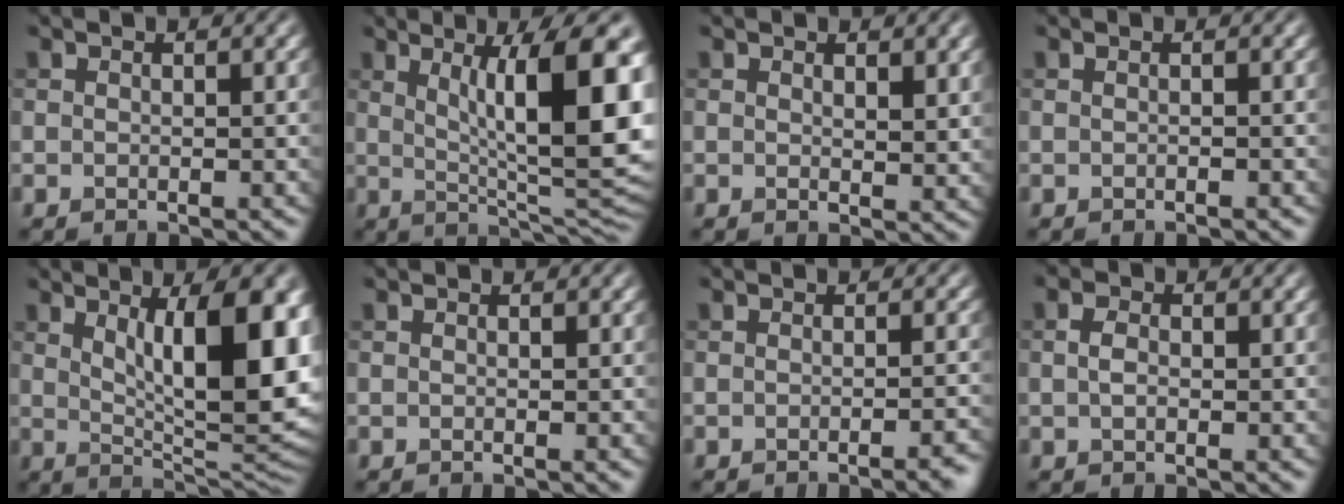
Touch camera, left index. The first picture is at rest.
{"total": 12.5, "force": [2.9, 3.2, 11.8], "torque": [-0.153, -0.003, 0.049]}
{"total": 1.9, "force": [1.0, 0.7, 1.5], "torque": [-0.019, -0.009, 0.021]}
{"total": 0.7, "force": [-0.2, 0.3, 0.6], "torque": [-0.002, 0.002, -0.006]}
{"total": 12.6, "force": [3.2, 4.4, 11.4], "torque": [-0.127, -0.006, 0.051]}
{"total": 0.0}
{"total": 2.9, "force": [-1.4, 0.9, 2.3], "torque": [-0.013, 0.005, -0.022]}
{"total": 1.7, "force": [0.1, 1.1, 1.4], "torque": [-0.028, 0.003, -0.002]}